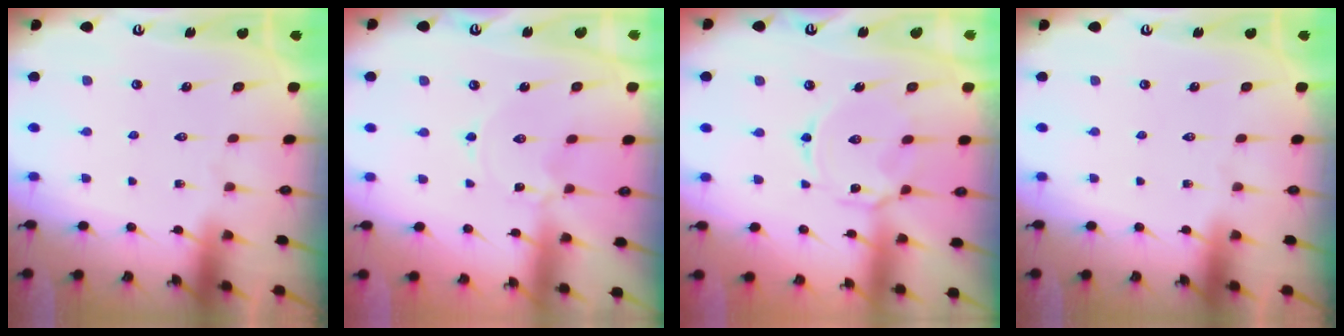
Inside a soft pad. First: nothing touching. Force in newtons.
{"total": 0.0}
{"total": 5.7, "press": 5.6, "slide": 0.5}
{"total": 0.0}